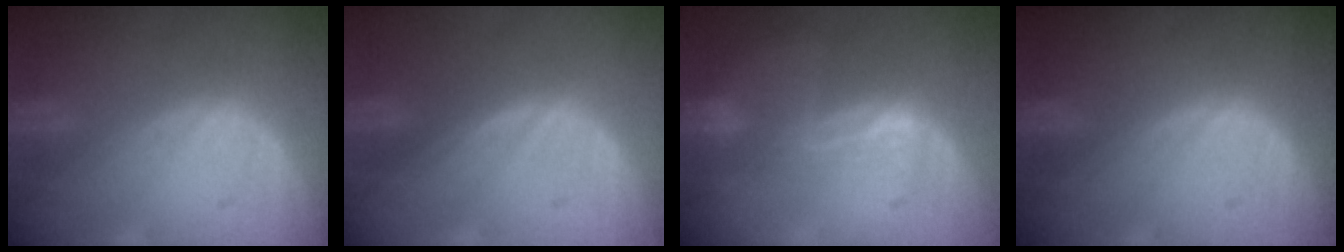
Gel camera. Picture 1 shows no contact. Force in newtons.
{"total": 0.0}
{"total": 3.5, "press": 3.2, "slide": 1.5}
{"total": 0.0}